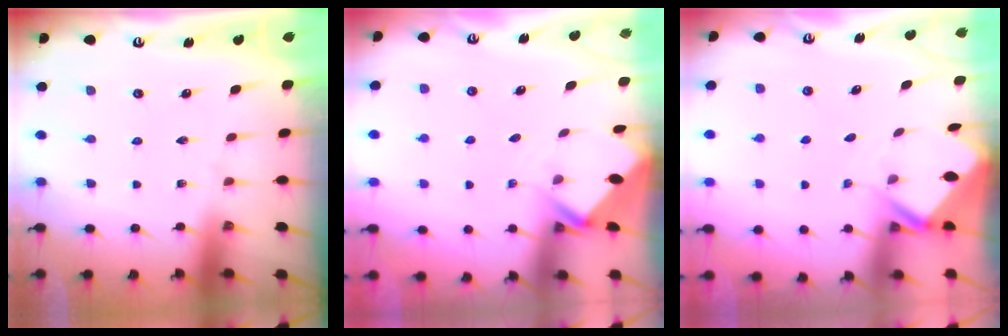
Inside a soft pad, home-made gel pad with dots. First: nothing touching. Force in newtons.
{"total": 2.8, "press": 2.8, "slide": 0.2}
{"total": 2.6, "press": 2.6, "slide": 0.1}